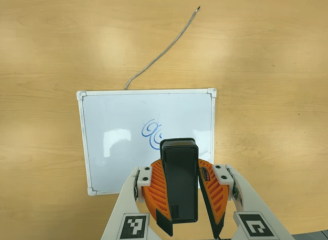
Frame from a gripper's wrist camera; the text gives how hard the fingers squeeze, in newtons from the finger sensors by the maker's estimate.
{"total": 10.5, "left": 9.7, "right": 11.3}